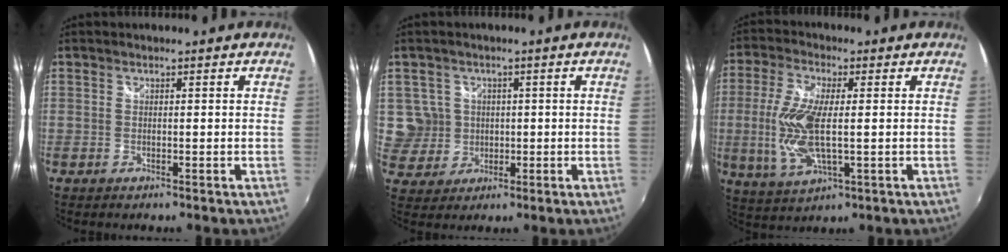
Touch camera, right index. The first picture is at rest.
{"total": 6.1, "force": [0.6, 6.0, 0.7], "torque": [-0.021, 0.010, 0.022]}
{"total": 12.0, "force": [-0.5, 4.1, 11.3], "torque": [-0.240, -0.007, -0.007]}